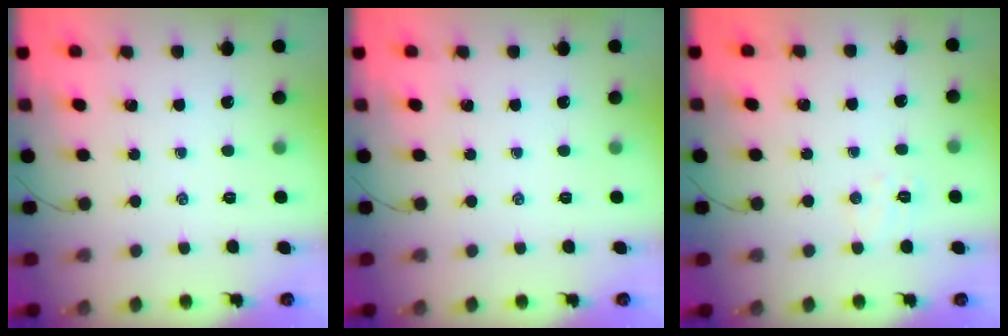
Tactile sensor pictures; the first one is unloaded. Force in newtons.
{"total": 0.0}
{"total": 4.8, "press": 4.8, "slide": 0.8}